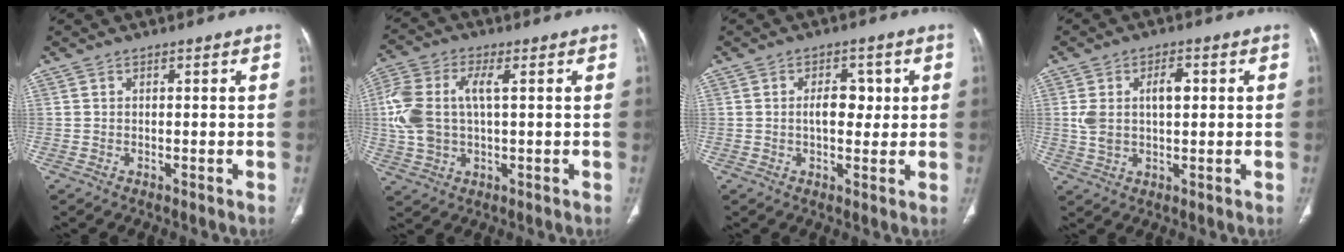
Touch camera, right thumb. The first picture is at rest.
{"total": 11.6, "force": [1.4, 6.2, 9.7], "torque": [-0.230, 0.017, 0.030]}
{"total": 5.3, "force": [0.7, 3.2, 4.2], "torque": [-0.042, 0.001, 0.009]}
{"total": 7.2, "force": [1.2, 3.9, 5.9], "torque": [-0.116, 0.013, 0.026]}